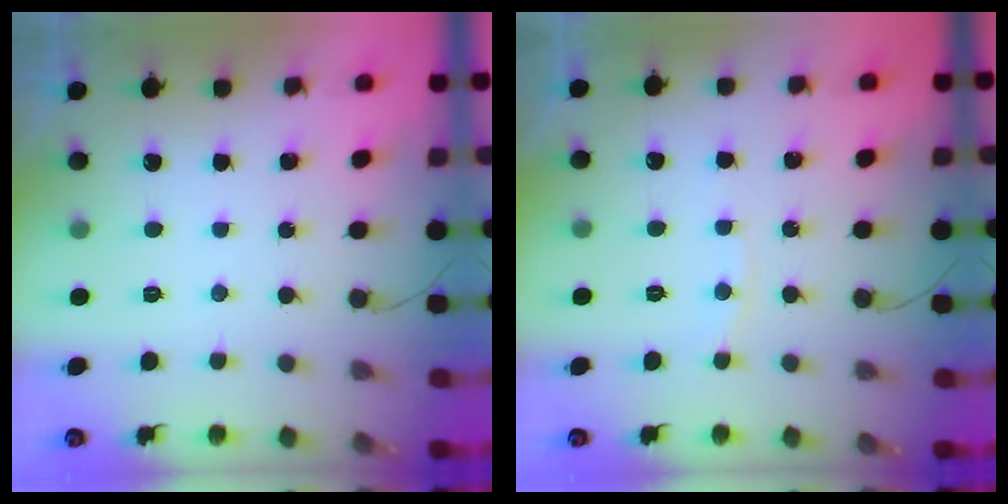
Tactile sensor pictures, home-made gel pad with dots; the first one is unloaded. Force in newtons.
{"total": 2.5, "press": 2.5, "slide": 0.2}